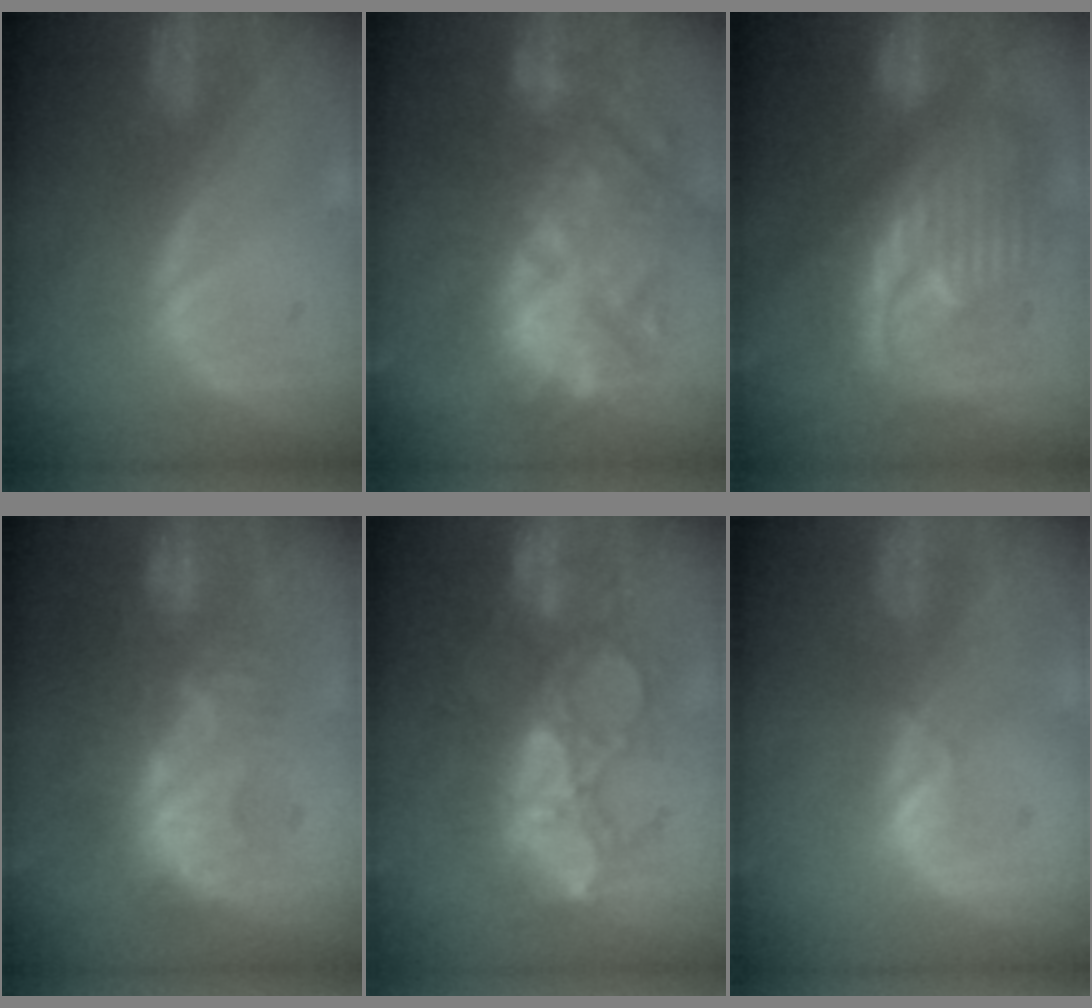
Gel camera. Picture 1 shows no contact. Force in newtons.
{"total": 12.1, "press": 11.6, "slide": 3.2}
{"total": 12.3, "press": 12.2, "slide": 1.4}
{"total": 9.3, "press": 8.6, "slide": 3.7}
{"total": 10.1, "press": 9.2, "slide": 4.0}
{"total": 1.1, "press": 1.1, "slide": 0.2}